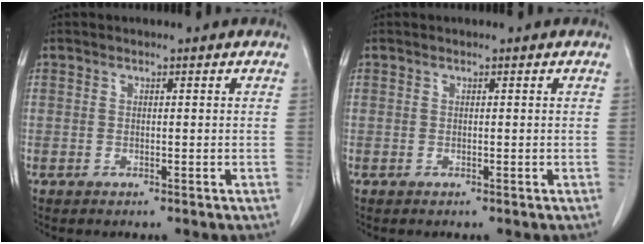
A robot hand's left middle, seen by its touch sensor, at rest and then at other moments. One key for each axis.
{"total": 0.0}